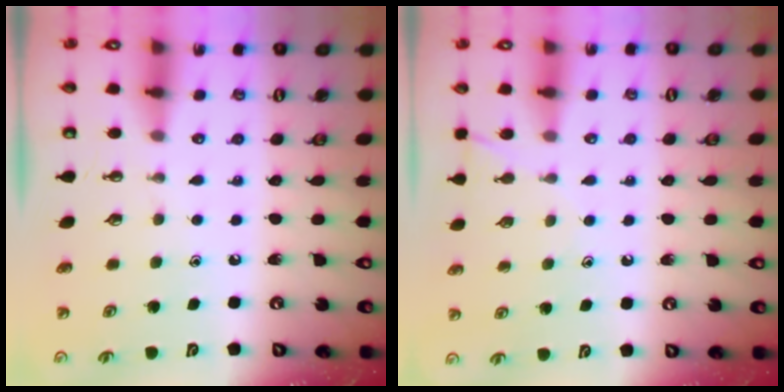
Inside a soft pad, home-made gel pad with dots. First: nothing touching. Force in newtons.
{"total": 5.9, "press": 5.9, "slide": 0.6}